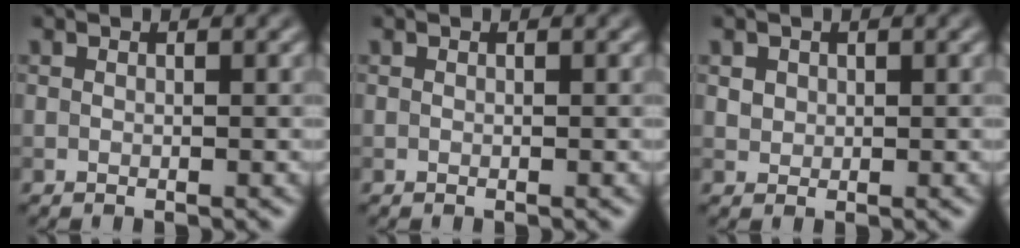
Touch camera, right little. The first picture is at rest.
{"total": 0.0}
{"total": 1.0, "force": [0.4, 0.9, 0.3], "torque": [-0.003, -0.005, 0.014]}